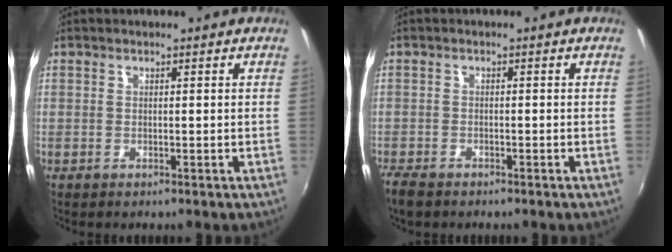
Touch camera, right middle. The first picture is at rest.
{"total": 3.7, "force": [-3.1, 1.2, 1.7], "torque": [-0.046, -0.013, -0.062]}